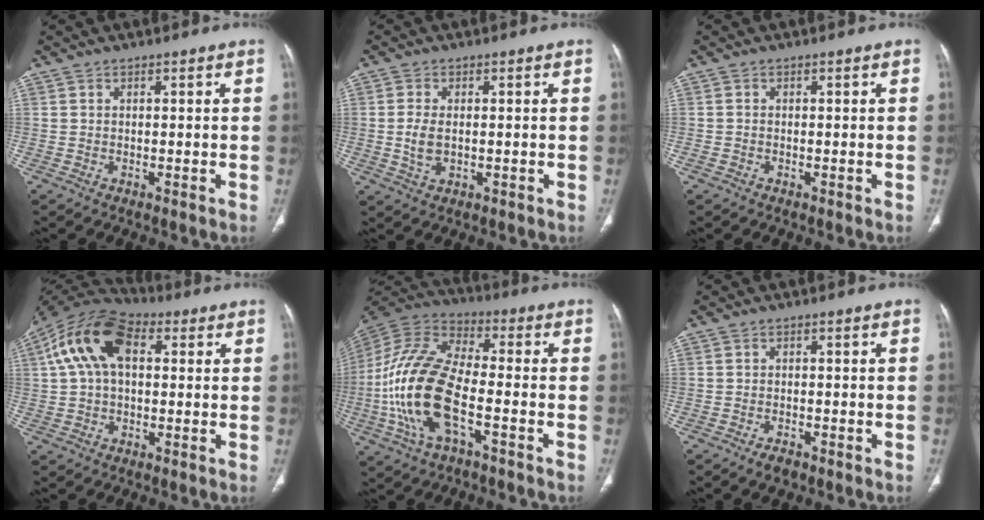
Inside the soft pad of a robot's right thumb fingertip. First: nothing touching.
{"total": 4.3, "force": [-0.2, 2.5, 3.5], "torque": [-0.076, -0.005, -0.002]}
{"total": 0.5, "force": [-0.3, 0.4, 0.2], "torque": [-0.006, 0.001, -0.007]}
{"total": 14.6, "force": [3.5, 8.7, 11.2], "torque": [-0.209, 0.037, 0.055]}
{"total": 19.7, "force": [-5.2, 8.7, 16.9], "torque": [-0.365, 0.026, -0.098]}
{"total": 2.3, "force": [-1.6, 1.2, 1.3], "torque": [-0.022, 0.005, -0.023]}